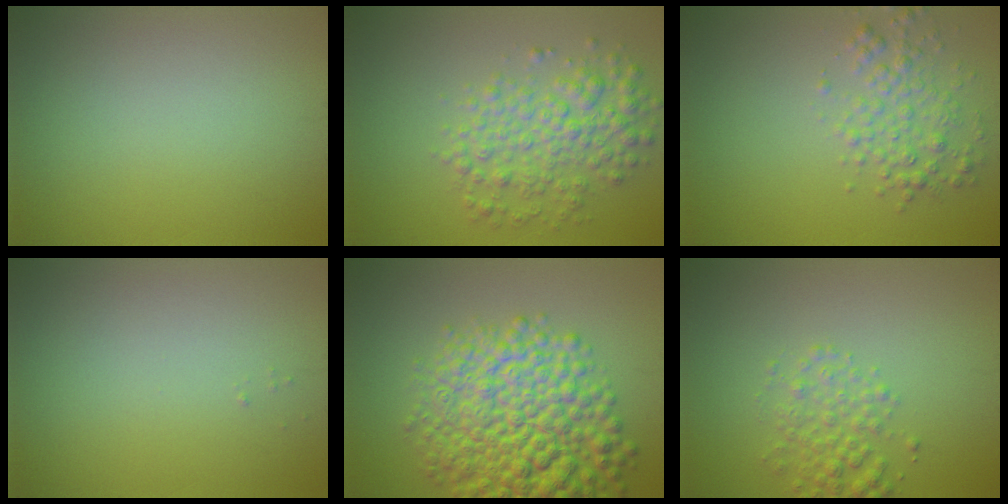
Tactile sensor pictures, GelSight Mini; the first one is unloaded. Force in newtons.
{"total": 4.6, "press": 4.6, "slide": 0.0}
{"total": 2.9, "press": 2.9, "slide": 0.1}
{"total": 0.0}
{"total": 10.6, "press": 10.6, "slide": 0.5}
{"total": 2.7, "press": 2.7, "slide": 0.1}